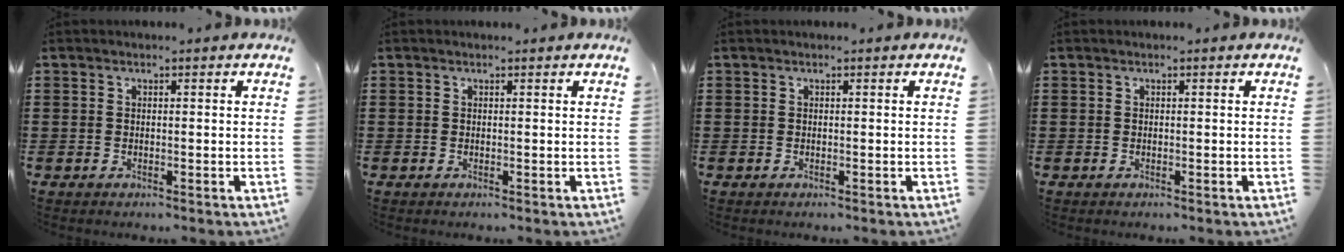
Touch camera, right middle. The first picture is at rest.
{"total": 0.0}
{"total": 0.0}
{"total": 0.0}